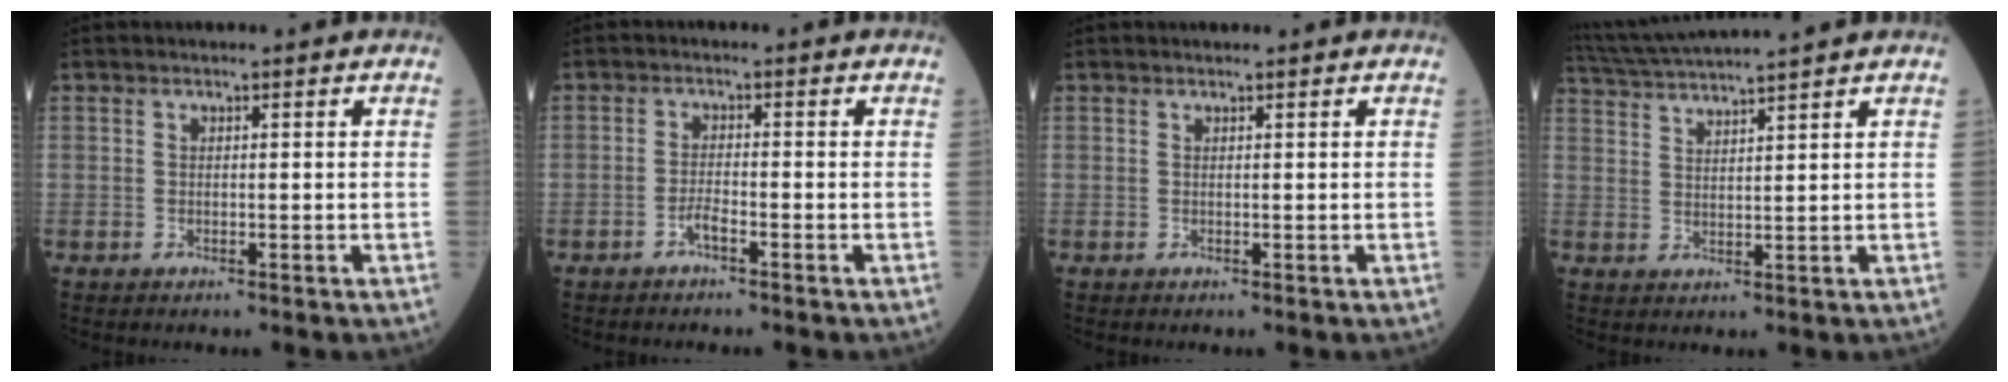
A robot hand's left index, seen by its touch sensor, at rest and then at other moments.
{"total": 1.6, "force": [-1.2, 0.0, 1.2], "torque": [-0.024, 0.001, -0.024]}
{"total": 0.8, "force": [0.7, -0.1, 0.3], "torque": [-0.011, 0.007, 0.016]}
{"total": 10.5, "force": [9.4, -1.6, 4.3], "torque": [-0.085, 0.022, 0.156]}